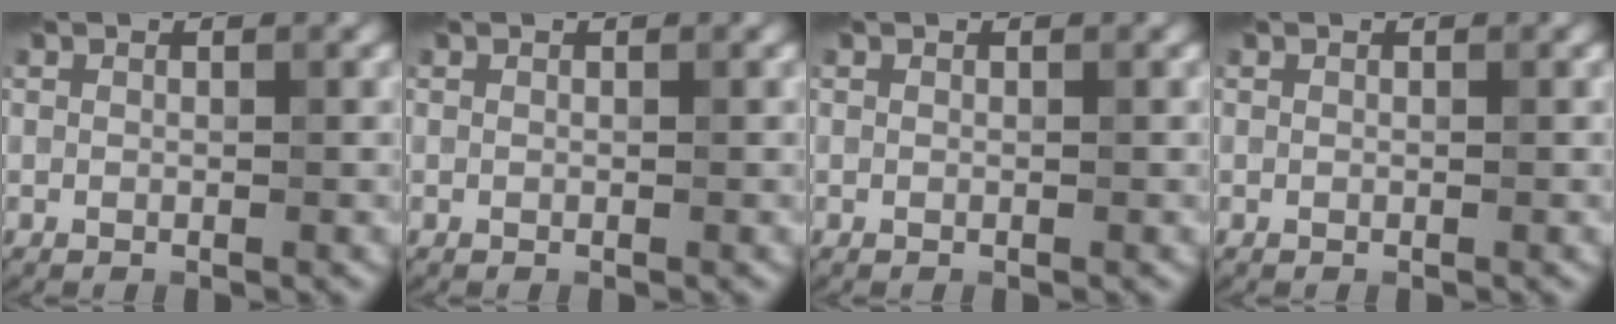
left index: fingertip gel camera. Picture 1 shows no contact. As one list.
[{"total": 0.0}, {"total": 0.0}, {"total": 0.0}]